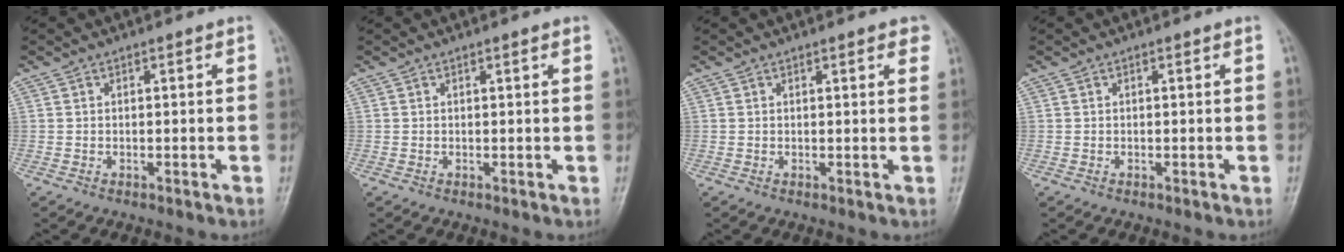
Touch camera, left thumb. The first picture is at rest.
{"total": 0.7, "force": [0.4, 0.1, 0.6], "torque": [-0.007, 0.001, 0.004]}
{"total": 2.6, "force": [1.6, 0.9, 1.8], "torque": [-0.012, -0.003, 0.016]}
{"total": 0.0}